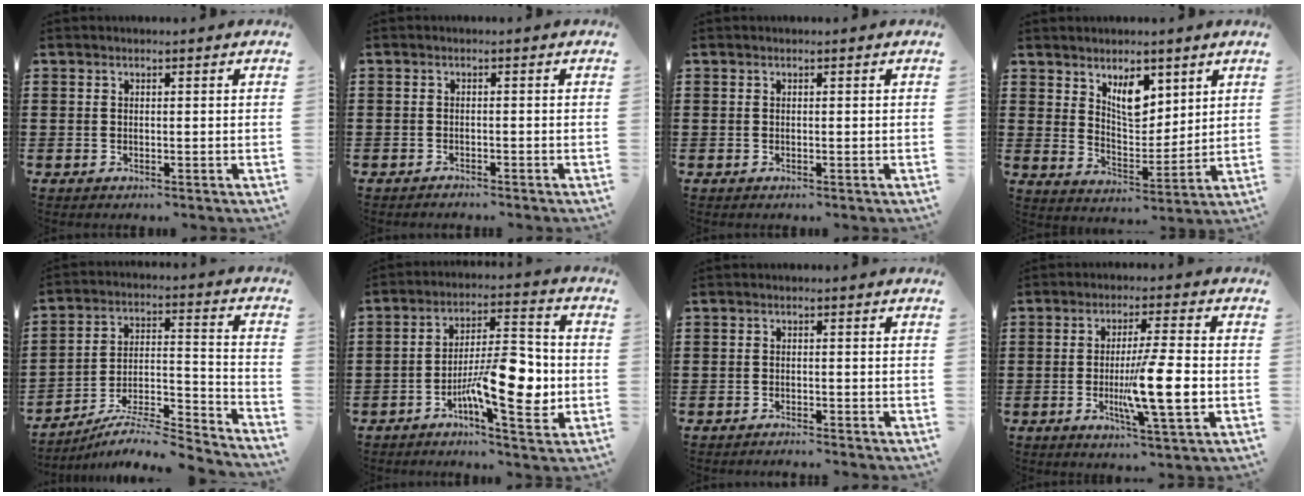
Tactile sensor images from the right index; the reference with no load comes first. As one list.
[{"total": 1.0, "force": [-1.0, 0.1, 0.0], "torque": [-0.003, 0.003, -0.022]}, {"total": 0.0}, {"total": 7.0, "force": [4.3, 3.6, 4.3], "torque": [-0.074, -0.011, 0.073]}, {"total": 7.3, "force": [-6.5, 1.1, 3.0], "torque": [-0.045, 0.005, -0.128]}, {"total": 12.1, "force": [-3.6, 3.9, 10.9], "torque": [-0.171, -0.004, -0.064]}, {"total": 1.3, "force": [-1.3, 0.0, 0.0], "torque": [-0.004, 0.002, -0.027]}, {"total": 10.3, "force": [-1.9, 0.8, 10.1], "torque": [-0.188, -0.016, -0.036]}]